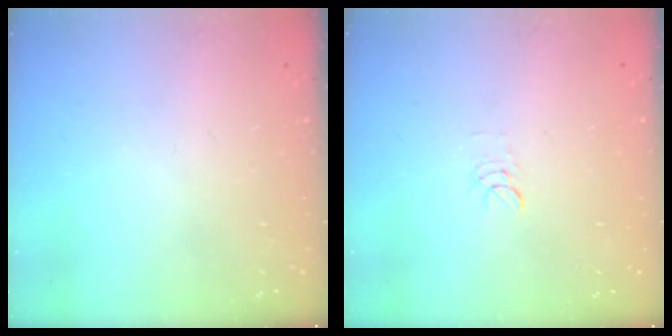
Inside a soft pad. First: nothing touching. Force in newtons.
{"total": 4.1, "press": 4.1, "slide": 0.4}